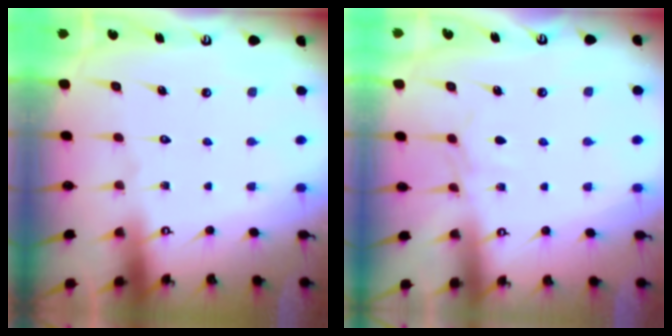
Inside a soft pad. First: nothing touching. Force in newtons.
{"total": 3.7, "press": 3.6, "slide": 0.4}